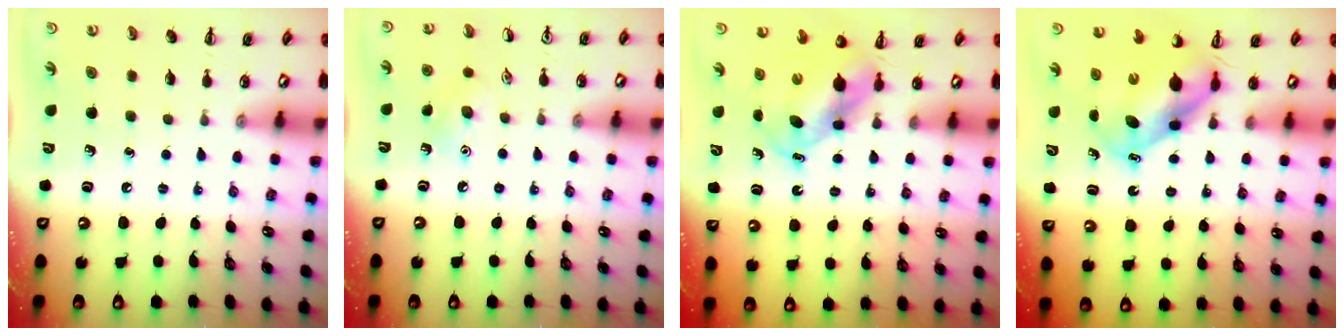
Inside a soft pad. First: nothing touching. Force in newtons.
{"total": 8.0, "press": 7.7, "slide": 2.2}
{"total": 5.3, "press": 5.2, "slide": 1.1}
{"total": 6.3, "press": 6.2, "slide": 1.3}